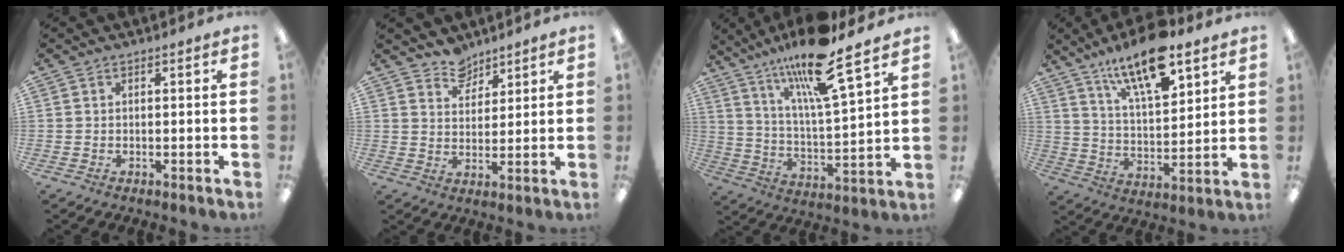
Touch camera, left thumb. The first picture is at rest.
{"total": 6.2, "force": [5.5, 3.0, 0.6], "torque": [-0.007, -0.035, 0.101]}
{"total": 17.9, "force": [13.9, 2.4, 11.0], "torque": [-0.201, -0.087, 0.228]}
{"total": 16.0, "force": [11.4, 5.2, 10.0], "torque": [-0.169, -0.057, 0.190]}